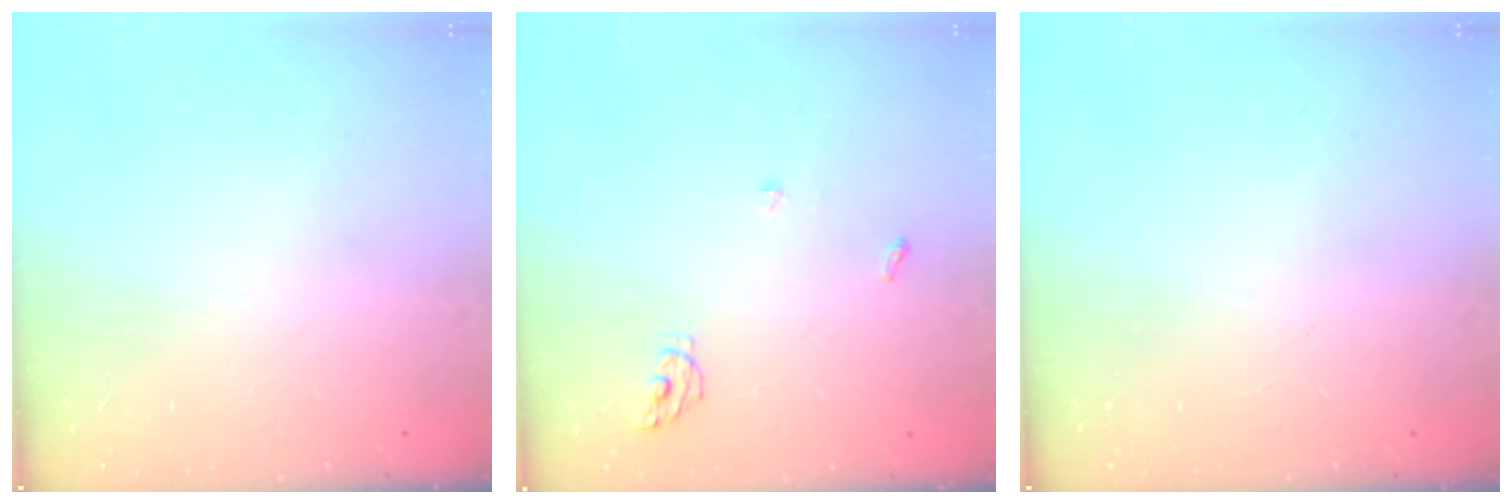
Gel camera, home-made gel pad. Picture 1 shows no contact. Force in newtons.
{"total": 5.2, "press": 5.1, "slide": 0.3}
{"total": 0.0}